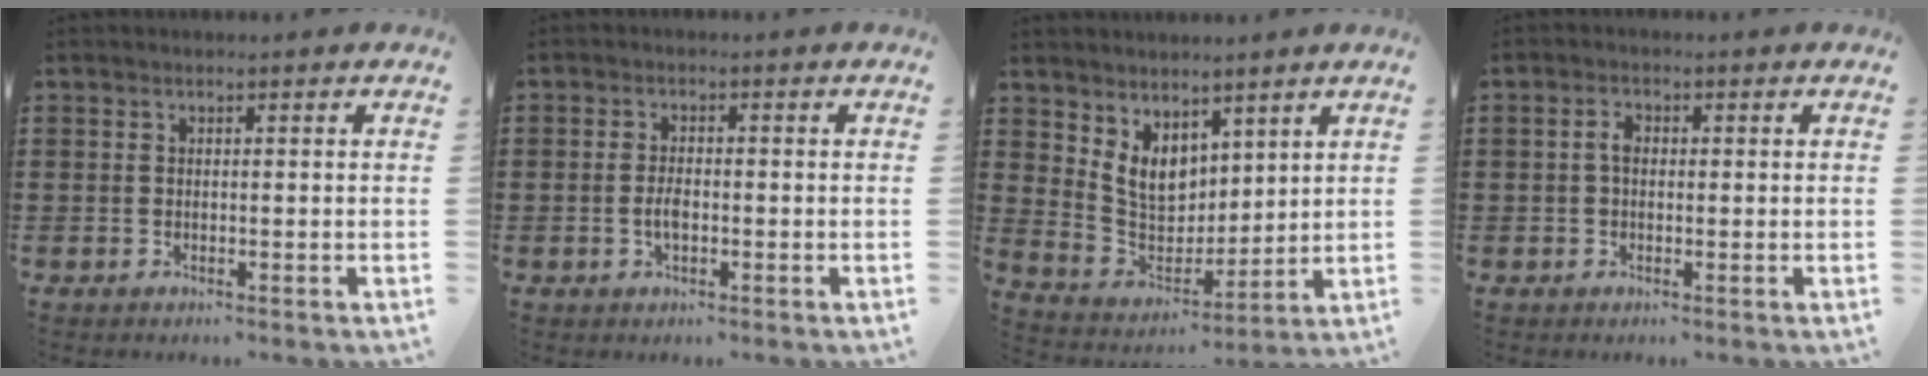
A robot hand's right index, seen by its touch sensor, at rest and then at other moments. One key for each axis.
{"total": 2.8, "fx": -0.7, "fy": 1.3, "fz": 2.4, "tx": -0.053, "ty": 0.000, "tz": -0.015}
{"total": 6.9, "fx": 3.8, "fy": 5.0, "fz": 2.8, "tx": -0.079, "ty": -0.008, "tz": 0.077}
{"total": 2.3, "fx": -0.1, "fy": 1.4, "fz": 1.8, "tx": -0.043, "ty": 0.003, "tz": -0.005}